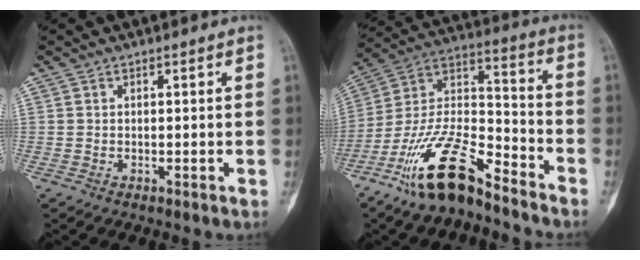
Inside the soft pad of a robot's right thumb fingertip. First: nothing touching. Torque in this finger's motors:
{"motor_torque": [0.67, 0.62, 1.49, -1.28, 0.22]}